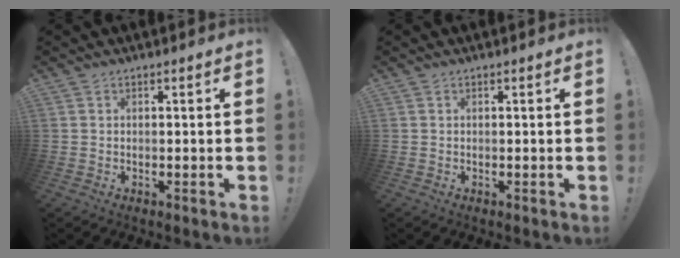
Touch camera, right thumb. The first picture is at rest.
{"total": 0.0}